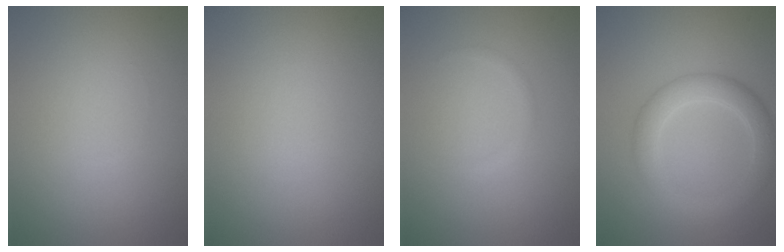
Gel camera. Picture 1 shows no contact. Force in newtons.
{"total": 0.0}
{"total": 0.7, "press": 0.7, "slide": 0.1}
{"total": 4.1, "press": 4.0, "slide": 0.3}